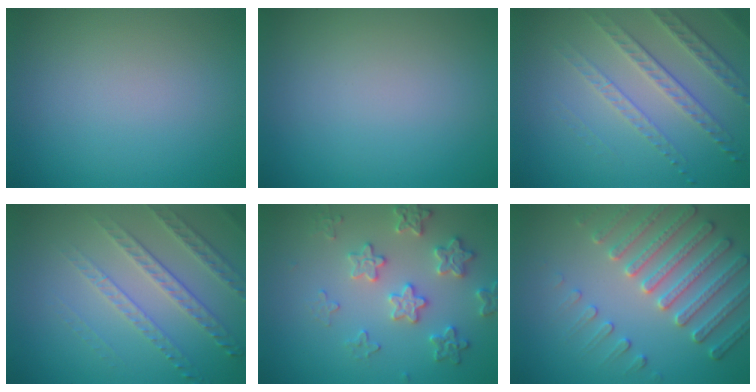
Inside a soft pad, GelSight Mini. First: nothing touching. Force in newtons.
{"total": 0.0}
{"total": 3.4, "press": 3.1, "slide": 1.4}
{"total": 3.7, "press": 3.1, "slide": 1.9}
{"total": 3.5, "press": 3.5, "slide": 0.5}
{"total": 5.0, "press": 4.5, "slide": 2.0}